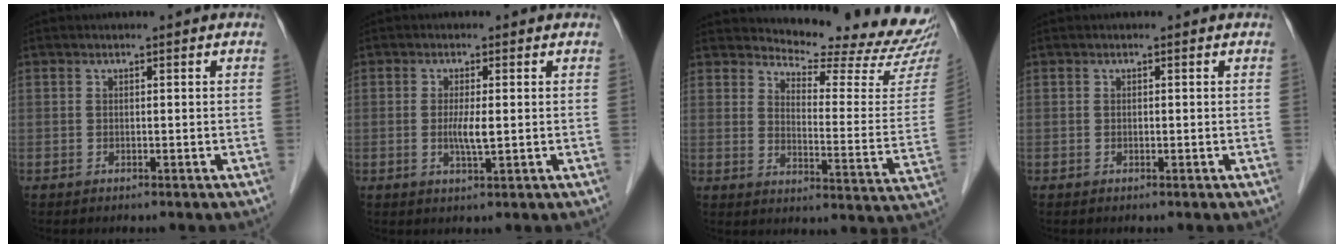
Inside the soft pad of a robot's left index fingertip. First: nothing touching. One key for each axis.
{"total": 3.0, "fx": -0.1, "fy": 0.3, "fz": 3.0, "tx": -0.062, "ty": -0.005, "tz": -0.001}
{"total": 19.1, "fx": 18.6, "fy": 1.7, "fz": 4.3, "tx": -0.052, "ty": -0.115, "tz": 0.211}
{"total": 0.0}